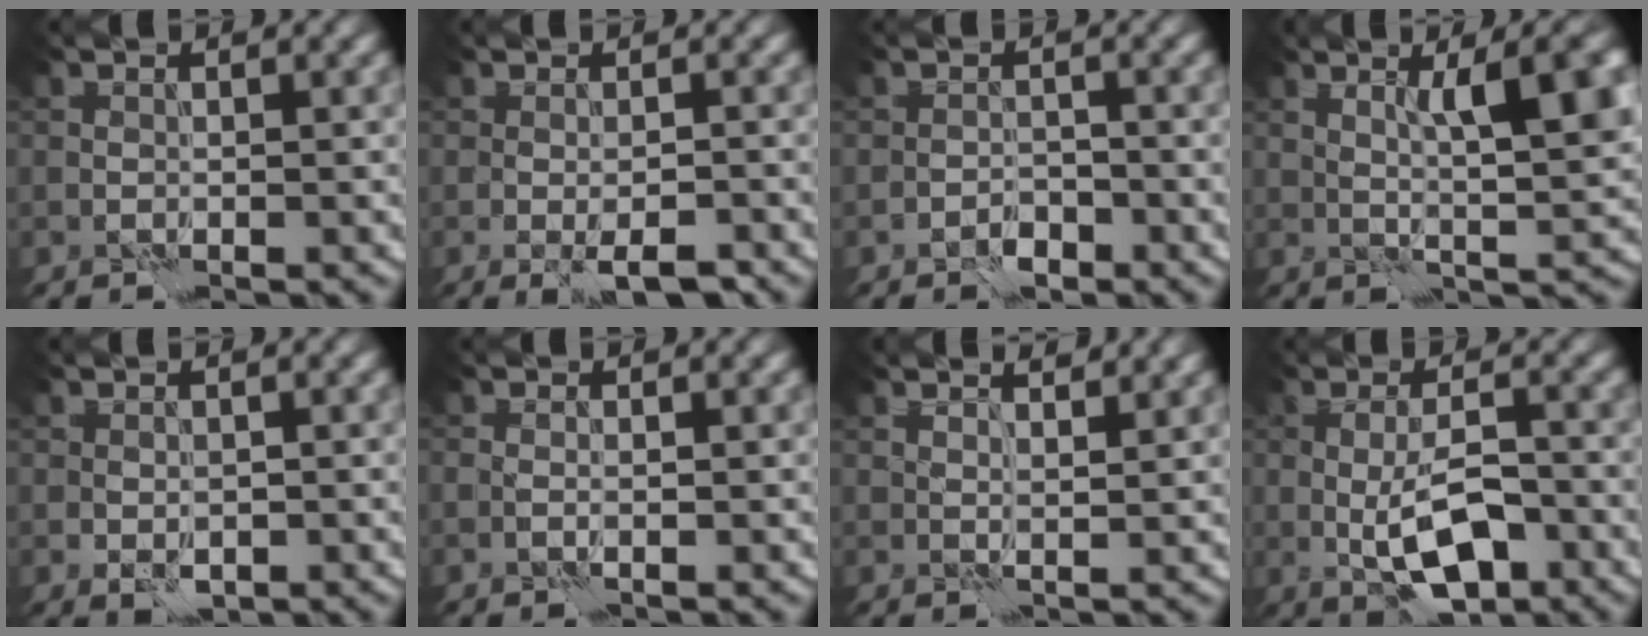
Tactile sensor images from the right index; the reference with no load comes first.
{"total": 3.5, "force": [-1.9, 0.8, 2.9], "torque": [-0.053, -0.005, -0.024]}
{"total": 1.7, "force": [-1.3, 0.8, 0.7], "torque": [-0.008, 0.005, -0.025]}
{"total": 7.0, "force": [1.8, 1.4, 6.6], "torque": [-0.094, 0.004, 0.031]}
{"total": 1.7, "force": [-0.3, 1.1, 1.3], "torque": [-0.024, -0.004, 0.000]}
{"total": 0.8, "force": [-0.1, 0.2, 0.7], "torque": [-0.015, -0.003, -0.001]}
{"total": 2.7, "force": [2.2, 0.7, 1.5], "torque": [-0.017, 0.004, 0.015]}
{"total": 5.6, "force": [-1.8, 2.2, 4.8], "torque": [-0.087, -0.001, -0.031]}